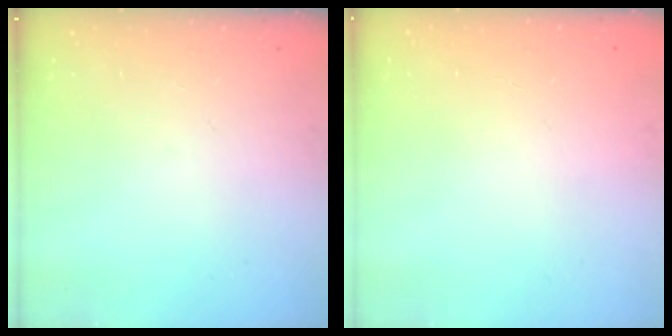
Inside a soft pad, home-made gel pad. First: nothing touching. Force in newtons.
{"total": 0.0}